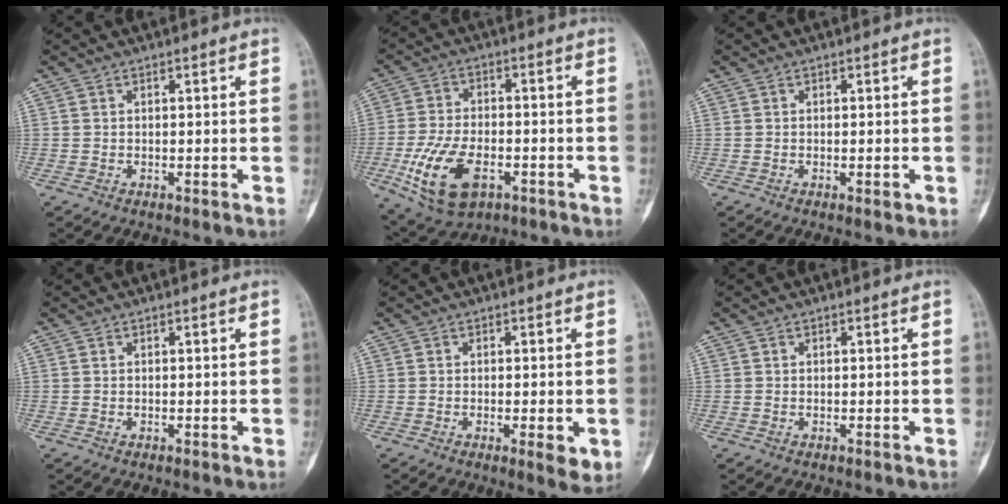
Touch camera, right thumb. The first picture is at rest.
{"total": 13.7, "force": [-5.0, 7.5, 10.2], "torque": [-0.198, 0.009, -0.081]}
{"total": 1.4, "force": [-0.4, 0.4, 1.3], "torque": [-0.016, -0.003, -0.003]}
{"total": 0.0}
{"total": 4.4, "force": [-1.1, 1.3, 4.1], "torque": [-0.053, -0.010, -0.012]}
{"total": 0.0}